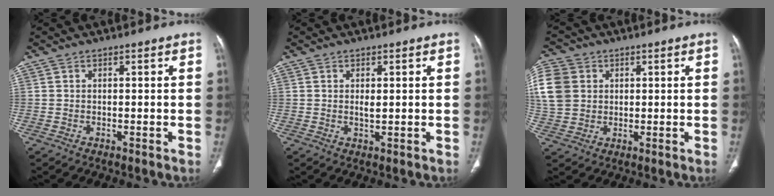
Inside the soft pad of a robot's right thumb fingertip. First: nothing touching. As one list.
[{"total": 1.8, "force": [0.3, 0.7, 1.6], "torque": [-0.026, -0.003, 0.006]}, {"total": 16.1, "force": [3.7, 13.5, 8.0], "torque": [-0.209, 0.026, 0.075]}]